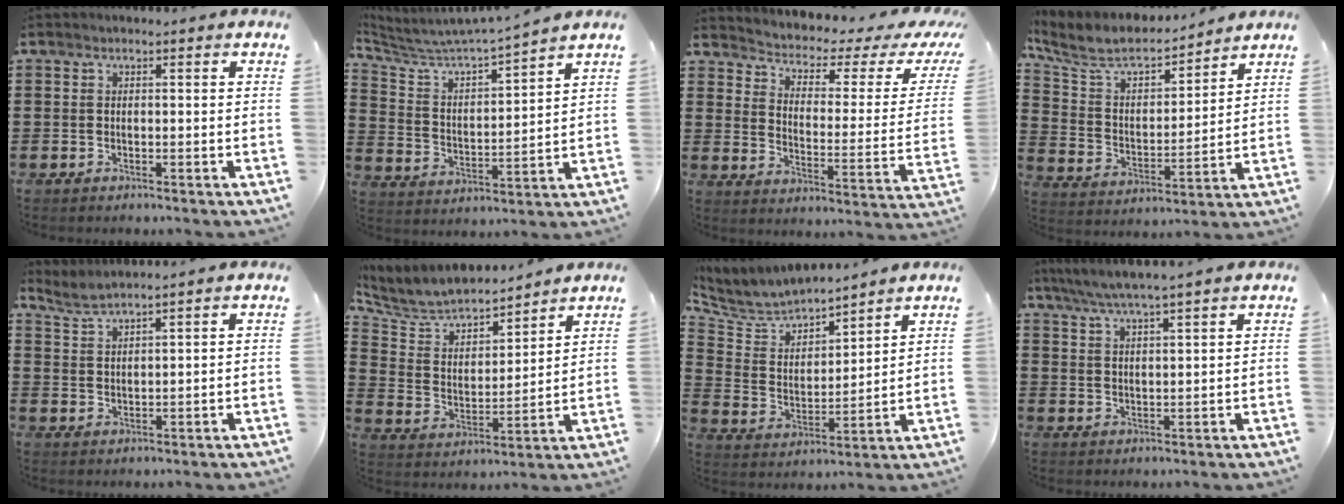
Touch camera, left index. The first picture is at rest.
{"total": 4.6, "force": [4.4, 0.0, 1.5], "torque": [-0.055, -0.038, 0.065]}
{"total": 2.0, "force": [1.3, 0.8, 1.2], "torque": [-0.040, -0.023, 0.012]}
{"total": 7.4, "force": [6.5, 2.0, 2.9], "torque": [-0.089, -0.041, 0.110]}
{"total": 2.7, "force": [2.6, -0.1, 0.6], "torque": [-0.021, -0.005, 0.049]}
{"total": 6.0, "force": [5.6, 1.6, 1.4], "torque": [-0.062, -0.039, 0.093]}
{"total": 5.4, "force": [5.2, 1.3, 0.5], "torque": [-0.048, -0.041, 0.085]}
{"total": 4.5, "force": [3.8, -0.3, 2.3], "torque": [-0.056, -0.014, 0.068]}